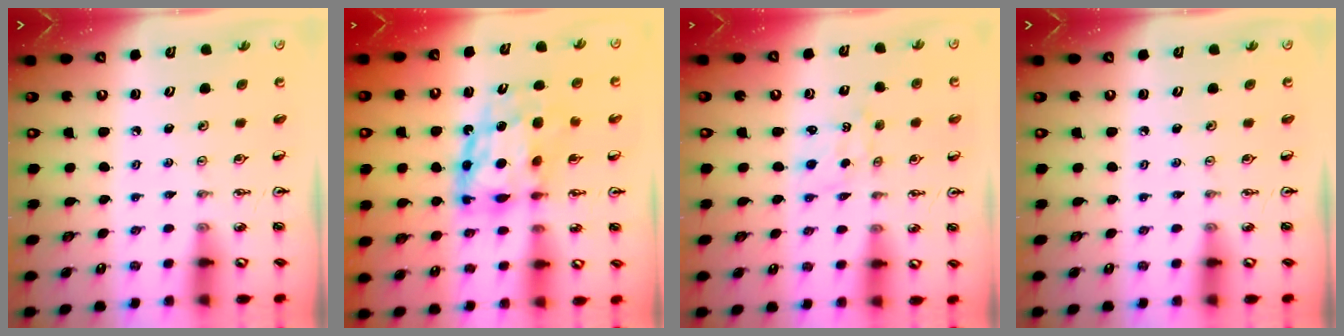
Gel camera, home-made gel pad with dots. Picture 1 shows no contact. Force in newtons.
{"total": 11.3, "press": 11.3, "slide": 1.2}
{"total": 1.1, "press": 0.9, "slide": 0.6}
{"total": 0.0}